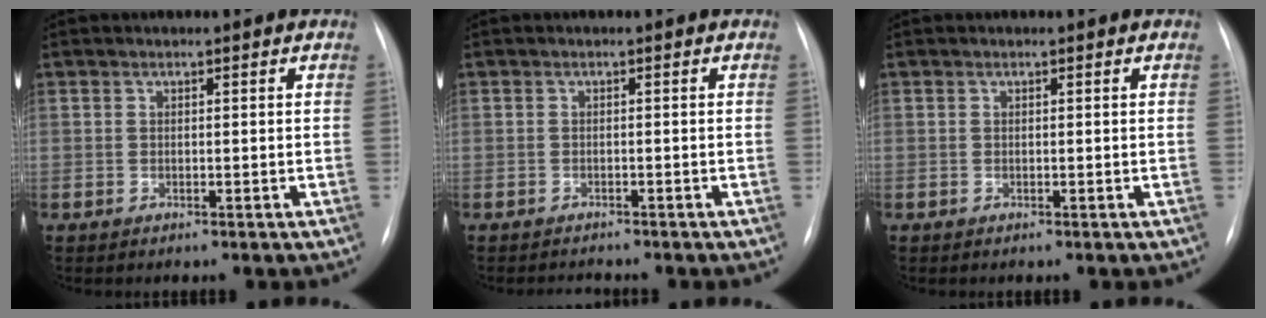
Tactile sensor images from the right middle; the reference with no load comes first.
{"total": 1.3, "force": [-1.3, 0.0, 0.0], "torque": [-0.003, -0.009, -0.016]}
{"total": 0.0}